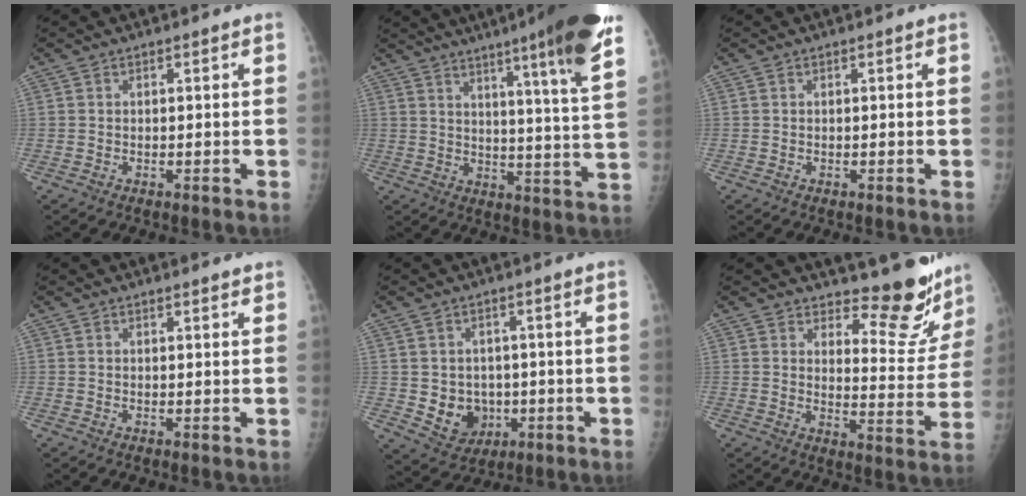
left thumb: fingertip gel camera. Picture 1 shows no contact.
{"total": 20.2, "force": [13.1, 0.9, 15.4], "torque": [-0.203, -0.061, 0.169]}
{"total": 0.0}
{"total": 1.5, "force": [1.4, 0.3, 0.6], "torque": [-0.002, -0.003, 0.018]}
{"total": 7.6, "force": [-0.8, 6.6, 3.7], "torque": [-0.025, -0.001, 0.006]}
{"total": 11.9, "force": [11.1, 3.4, 2.3], "torque": [0.007, -0.122, 0.135]}